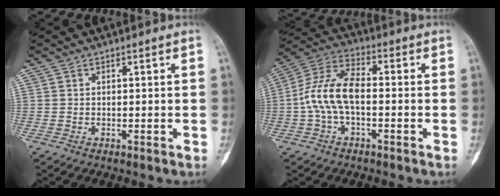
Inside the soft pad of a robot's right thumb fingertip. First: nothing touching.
{"total": 10.9, "force": [-1.2, 5.8, 9.2], "torque": [-0.188, 0.037, -0.031]}